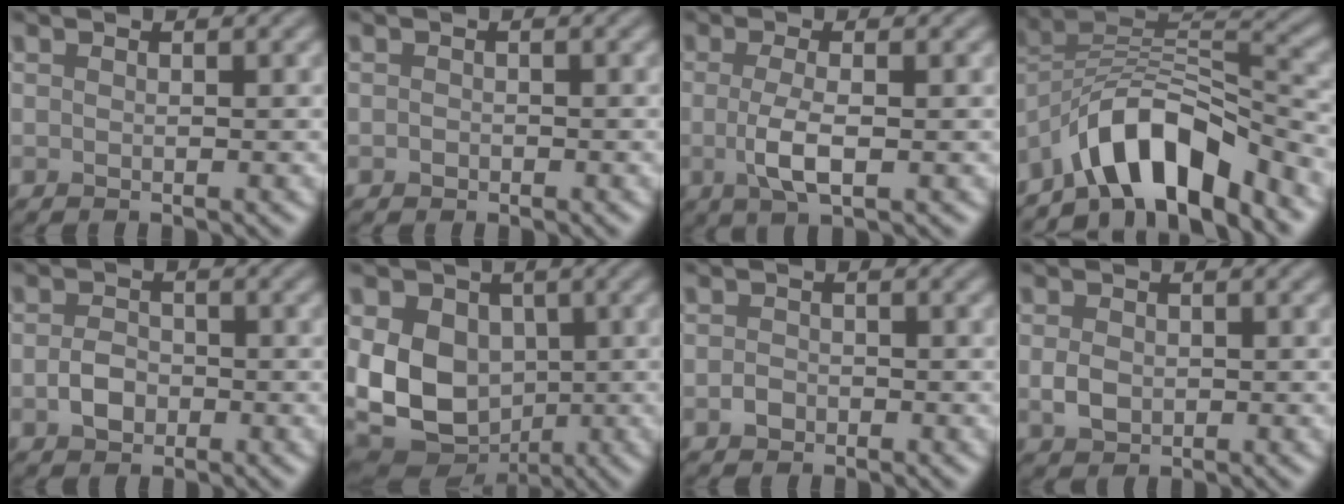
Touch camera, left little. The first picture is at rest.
{"total": 0.6, "force": [-0.3, 0.5, 0.2], "torque": [0.000, -0.004, -0.006]}
{"total": 3.3, "force": [-0.4, 1.0, 3.1], "torque": [-0.067, -0.006, -0.009]}
{"total": 8.9, "force": [-6.2, 3.0, 5.6], "torque": [-0.079, 0.010, -0.116]}
{"total": 2.3, "force": [-0.7, 1.8, 1.3], "torque": [-0.025, 0.001, -0.019]}
{"total": 10.8, "force": [-0.2, 8.2, 7.0], "torque": [-0.123, -0.007, -0.005]}
{"total": 1.2, "force": [-0.6, 1.0, 0.4], "torque": [-0.005, -0.001, -0.013]}
{"total": 2.1, "force": [-0.2, 1.6, 1.3], "torque": [-0.027, -0.003, -0.006]}